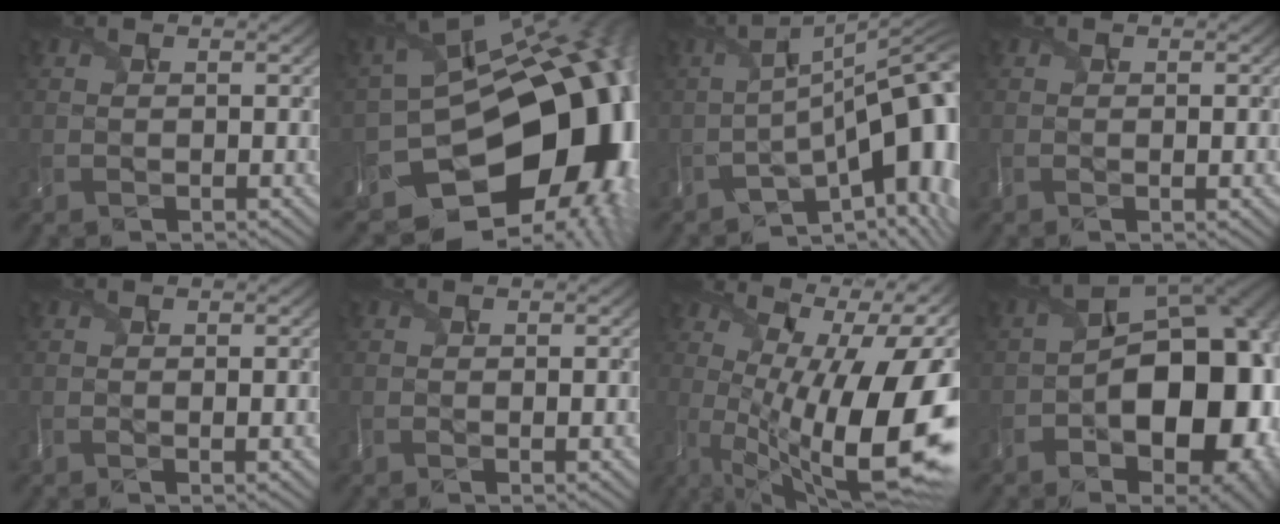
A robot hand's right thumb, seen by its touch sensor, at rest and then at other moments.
{"total": 17.5, "force": [-6.1, 11.6, 11.6], "torque": [-0.174, -0.048, -0.074]}
{"total": 13.8, "force": [-4.6, 4.3, 12.3], "torque": [-0.169, 0.002, -0.056]}
{"total": 2.4, "force": [-0.1, 0.6, 2.3], "torque": [-0.025, 0.008, -0.001]}
{"total": 3.0, "force": [0.0, 0.7, 2.9], "torque": [-0.034, 0.010, 0.002]}
{"total": 2.7, "force": [-0.1, 0.7, 2.6], "torque": [-0.028, 0.010, 0.000]}
{"total": 19.4, "force": [-0.3, 7.8, 17.8], "torque": [-0.262, 0.003, 0.011]}
{"total": 18.3, "force": [-3.8, 10.9, 14.1], "torque": [-0.164, -0.019, -0.051]}